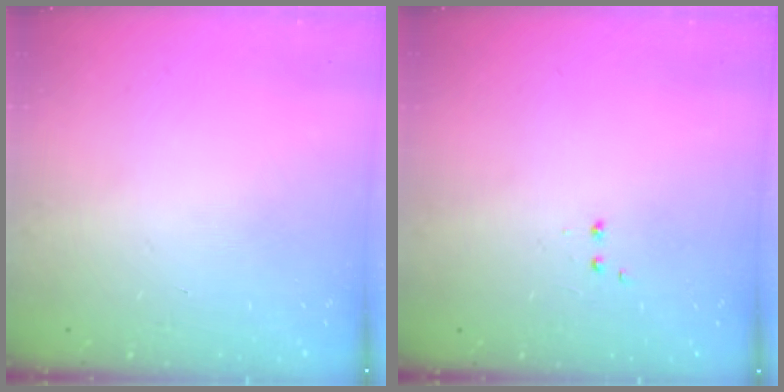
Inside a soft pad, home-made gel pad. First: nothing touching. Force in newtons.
{"total": 1.9, "press": 1.8, "slide": 0.5}